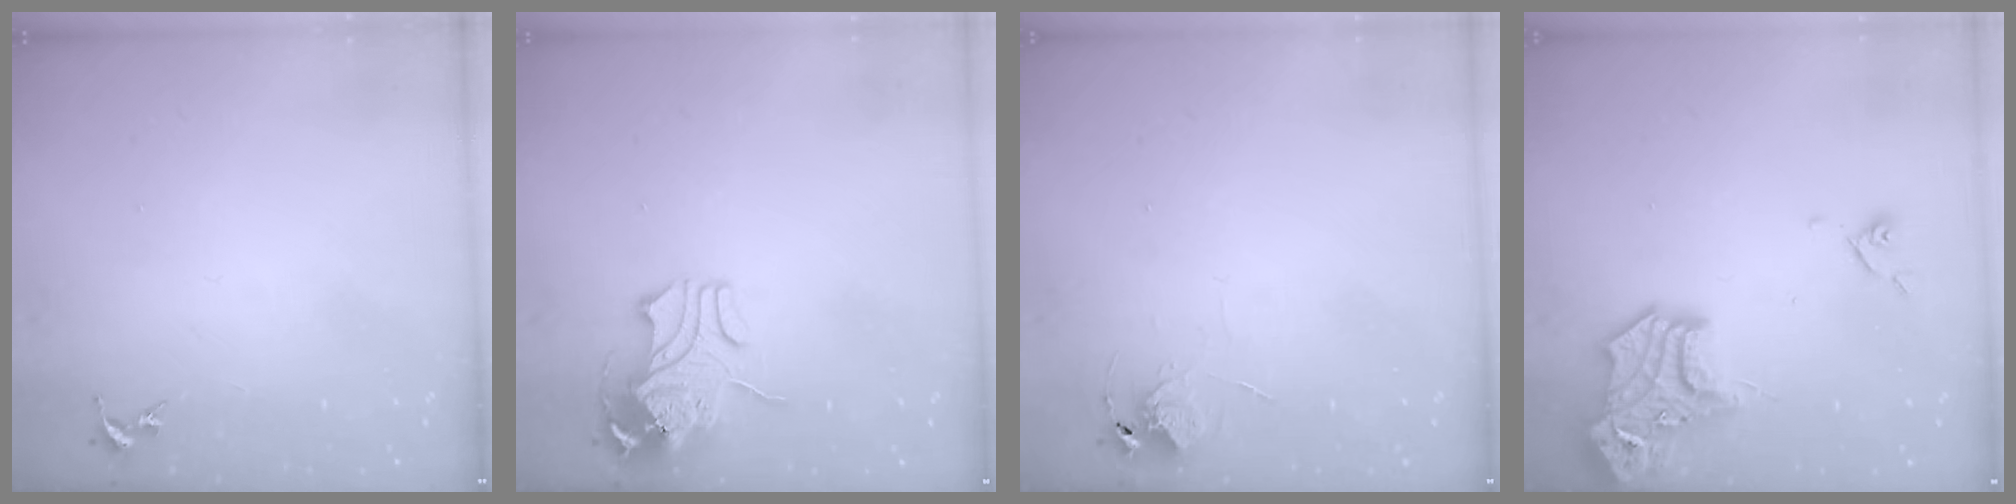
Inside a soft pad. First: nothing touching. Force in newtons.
{"total": 10.9, "press": 10.9, "slide": 1.1}
{"total": 5.7, "press": 5.7, "slide": 0.3}
{"total": 17.6, "press": 17.4, "slide": 2.2}